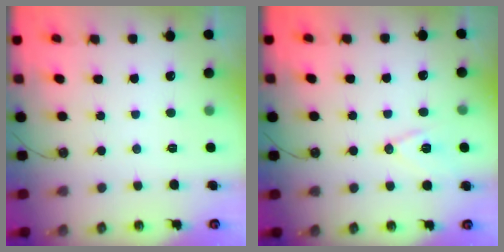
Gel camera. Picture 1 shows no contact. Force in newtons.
{"total": 10.0, "press": 9.3, "slide": 3.6}